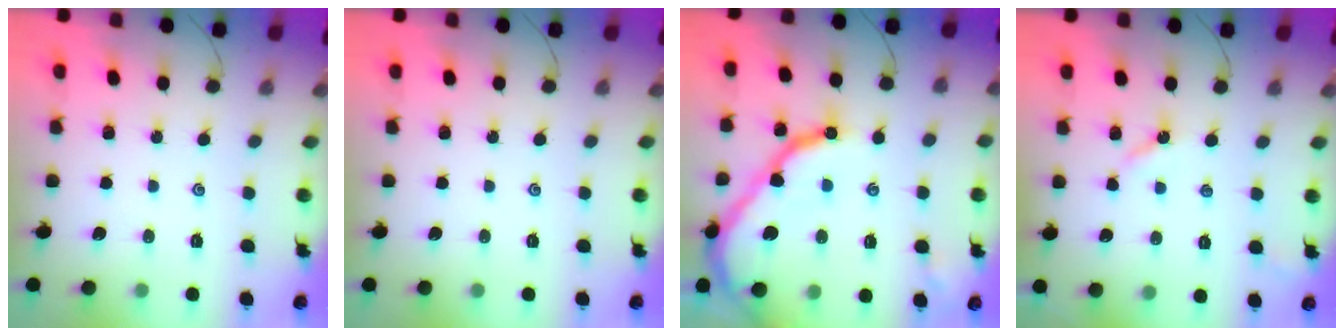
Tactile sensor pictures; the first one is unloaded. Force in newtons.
{"total": 0.0}
{"total": 19.8, "press": 19.7, "slide": 1.8}
{"total": 3.6, "press": 3.6, "slide": 0.3}